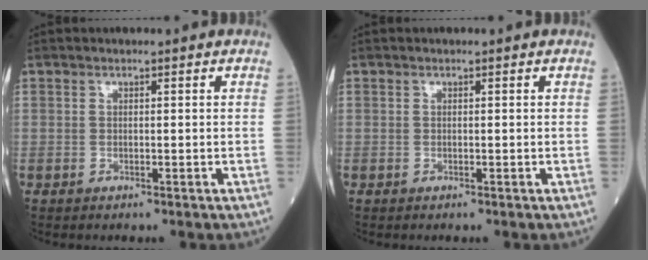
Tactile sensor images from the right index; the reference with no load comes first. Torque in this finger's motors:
{"motor_torque": [0.00, 0.00, -0.02, -0.01]}